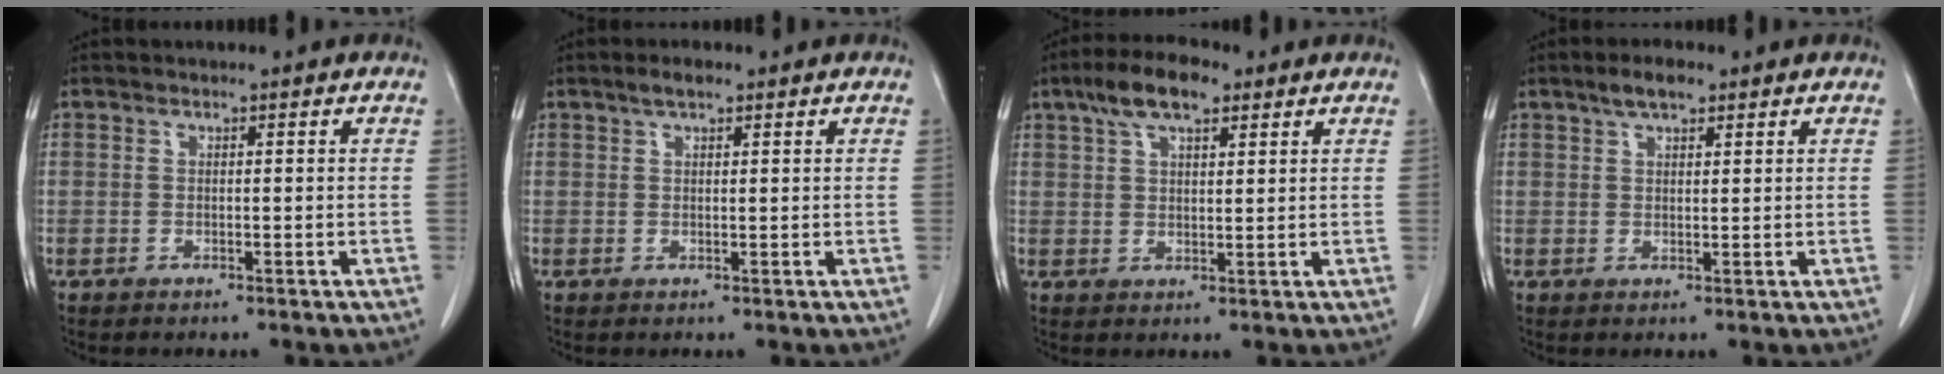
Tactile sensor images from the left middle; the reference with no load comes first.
{"total": 1.9, "force": [1.4, 0.6, 1.3], "torque": [-0.027, 0.007, 0.025]}
{"total": 7.6, "force": [4.8, 2.6, 5.3], "torque": [-0.104, 0.019, 0.084]}
{"total": 3.4, "force": [2.3, 1.1, 2.1], "torque": [-0.043, 0.007, 0.042]}